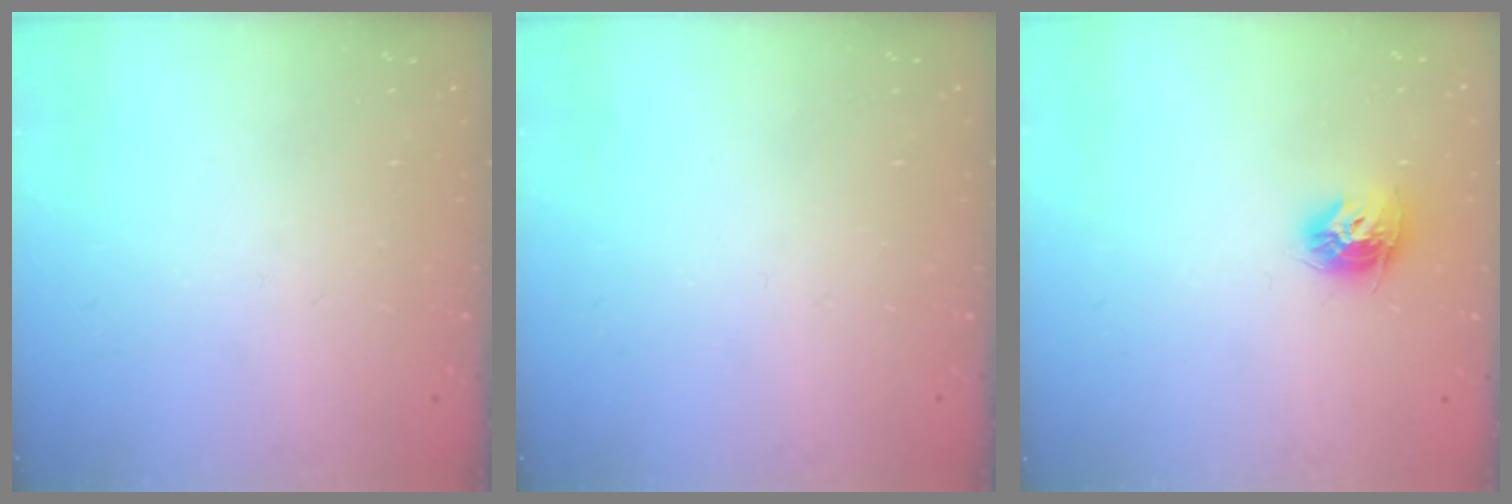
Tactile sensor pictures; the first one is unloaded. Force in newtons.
{"total": 0.0}
{"total": 9.4, "press": 9.4, "slide": 0.6}